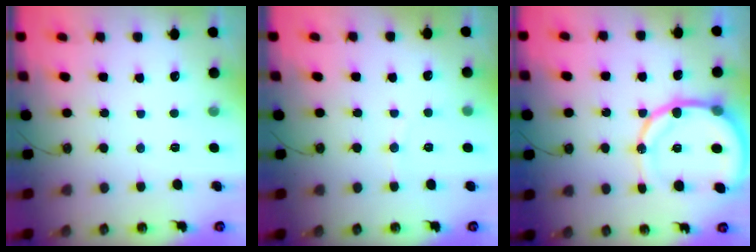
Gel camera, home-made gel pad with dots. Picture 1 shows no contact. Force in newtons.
{"total": 5.1, "press": 5.0, "slide": 1.2}
{"total": 15.7, "press": 15.5, "slide": 2.8}